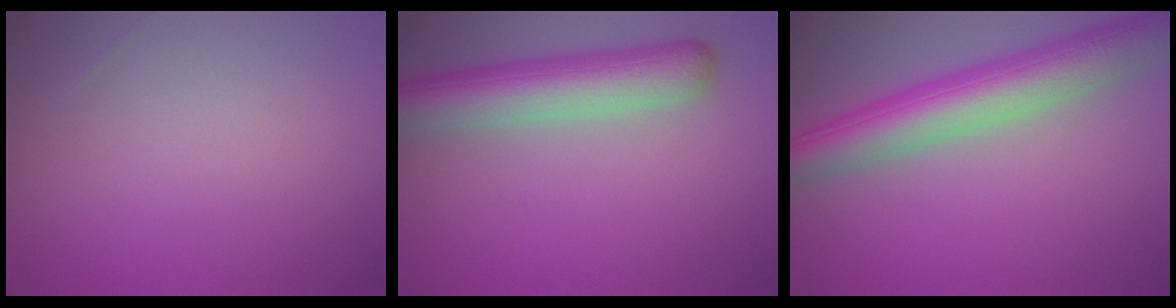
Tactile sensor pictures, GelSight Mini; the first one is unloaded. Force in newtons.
{"total": 6.0, "press": 6.0, "slide": 0.2}
{"total": 7.3, "press": 7.3, "slide": 0.3}